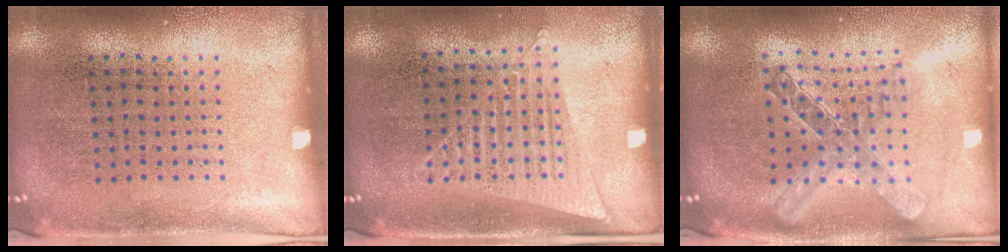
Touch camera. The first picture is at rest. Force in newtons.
{"total": 1.2, "press": 1.2, "slide": 0.4}
{"total": 2.0, "press": 1.7, "slide": 1.0}